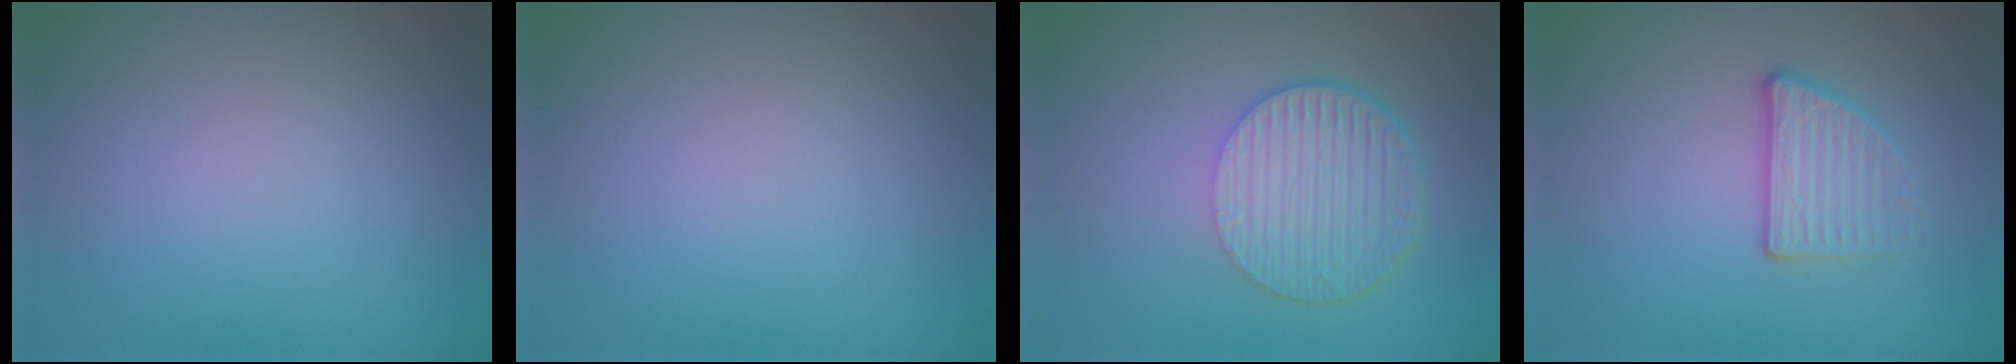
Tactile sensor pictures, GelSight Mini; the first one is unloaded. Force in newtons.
{"total": 0.0}
{"total": 6.5, "press": 4.4, "slide": 4.8}
{"total": 3.0, "press": 2.3, "slide": 1.9}